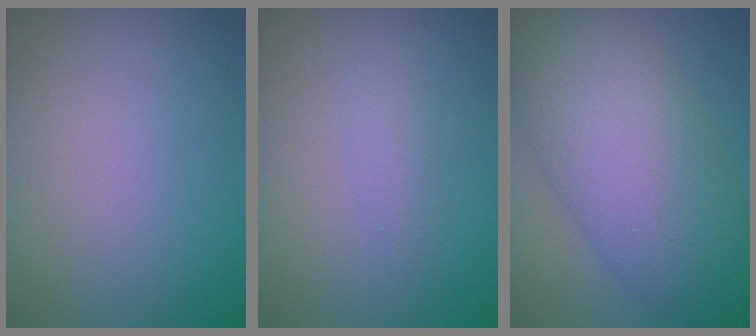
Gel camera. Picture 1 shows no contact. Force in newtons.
{"total": 1.3, "press": 1.3, "slide": 0.1}
{"total": 11.4, "press": 11.4, "slide": 0.1}